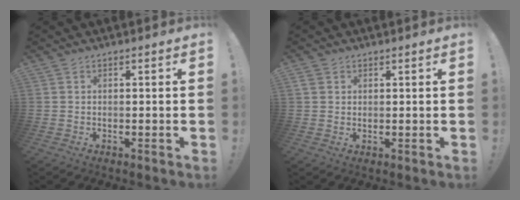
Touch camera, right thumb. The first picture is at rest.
{"total": 2.2, "force": [1.3, 1.5, 0.9], "torque": [-0.016, -0.003, 0.025]}